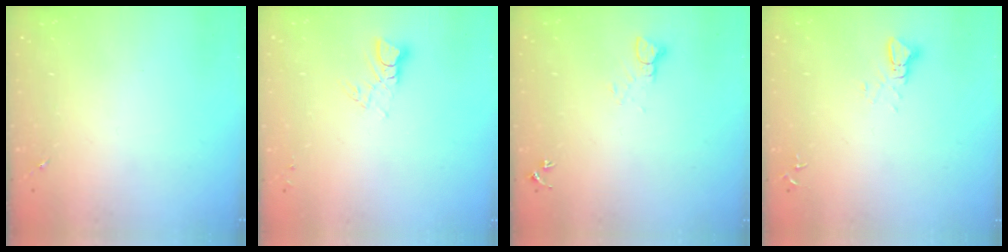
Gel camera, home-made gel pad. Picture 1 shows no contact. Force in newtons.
{"total": 4.5, "press": 4.5, "slide": 0.5}
{"total": 4.5, "press": 4.5, "slide": 0.3}
{"total": 2.5, "press": 2.5, "slide": 0.1}